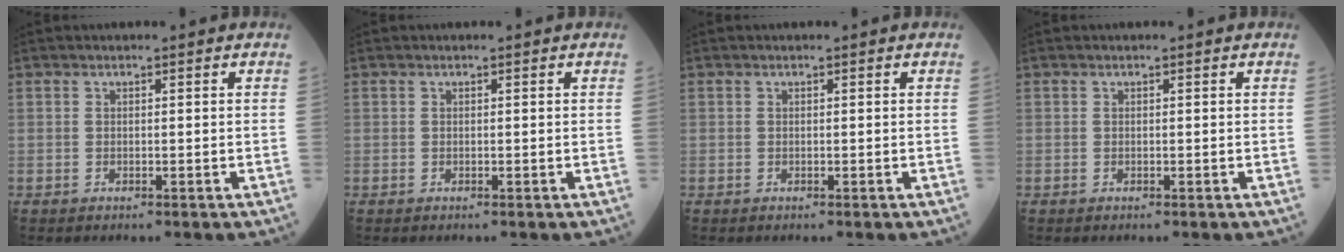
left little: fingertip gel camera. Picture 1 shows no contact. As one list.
[{"total": 0.0}, {"total": 0.0}, {"total": 0.0}]